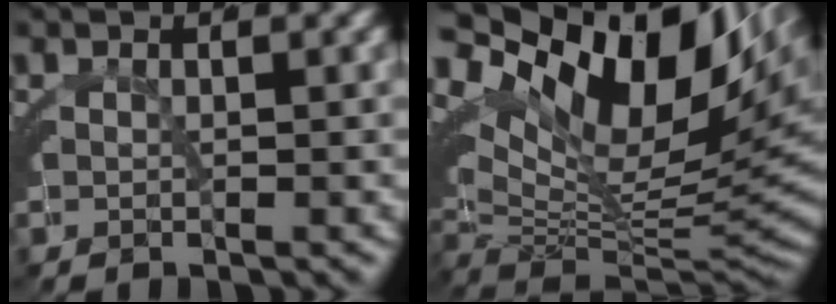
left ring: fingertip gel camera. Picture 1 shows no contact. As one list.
[{"total": 19.1, "force": [6.1, 10.8, 14.6], "torque": [-0.206, 0.013, 0.093]}]